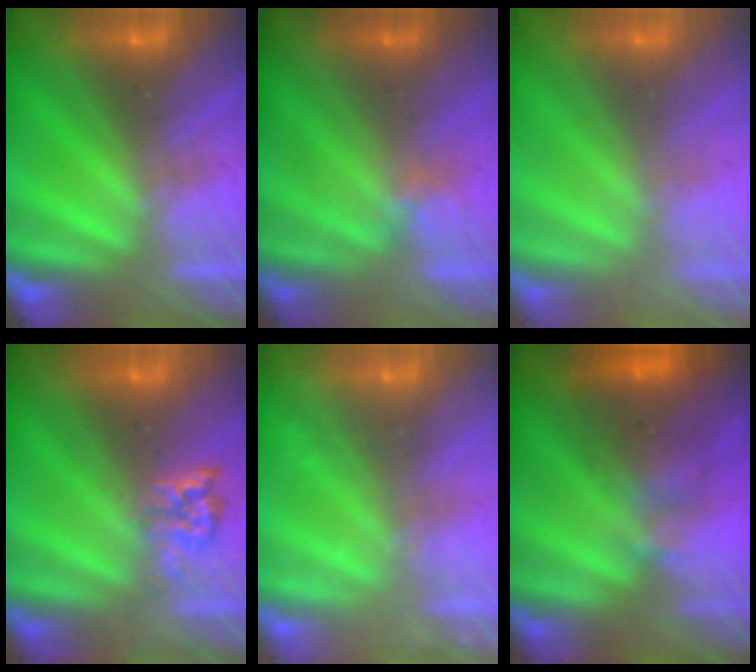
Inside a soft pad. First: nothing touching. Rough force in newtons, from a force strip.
{"total": 2.3}
{"total": 2.7}
{"total": 2.4}
{"total": 2.4}
{"total": 3.8}